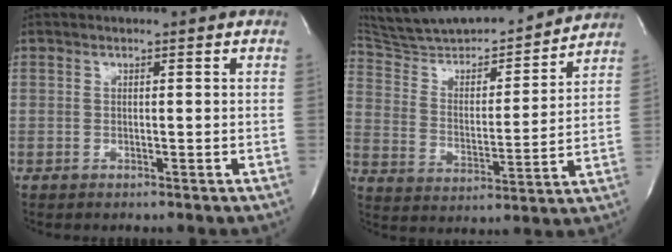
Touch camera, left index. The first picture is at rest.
{"total": 22.2, "force": [20.5, 3.5, 7.7], "torque": [-0.131, 0.005, 0.317]}